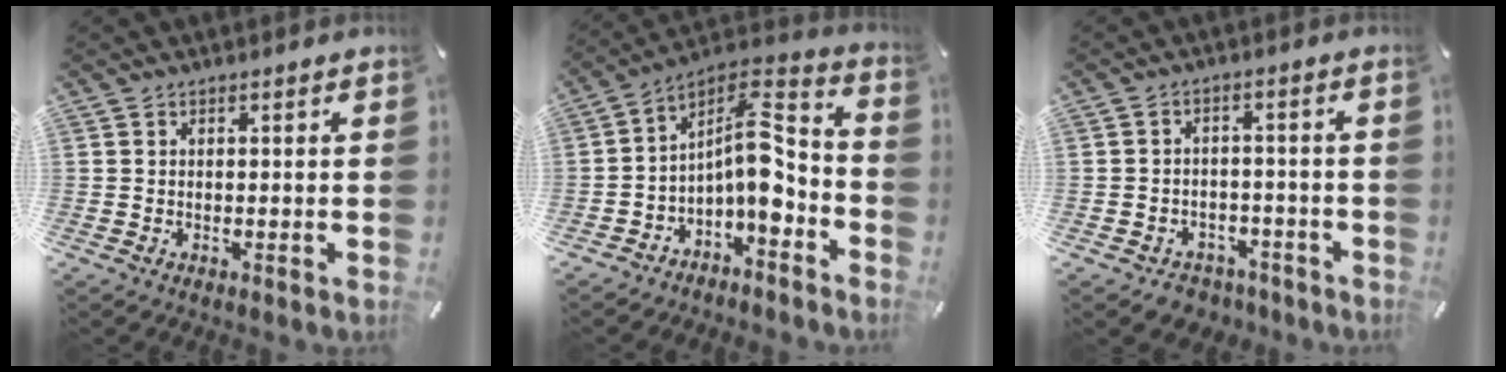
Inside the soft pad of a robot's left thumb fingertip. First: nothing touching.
{"total": 10.6, "force": [-2.1, 6.4, 8.2], "torque": [-0.133, -0.011, -0.039]}
{"total": 4.2, "force": [-3.0, 2.9, 0.8], "torque": [-0.010, 0.019, -0.054]}